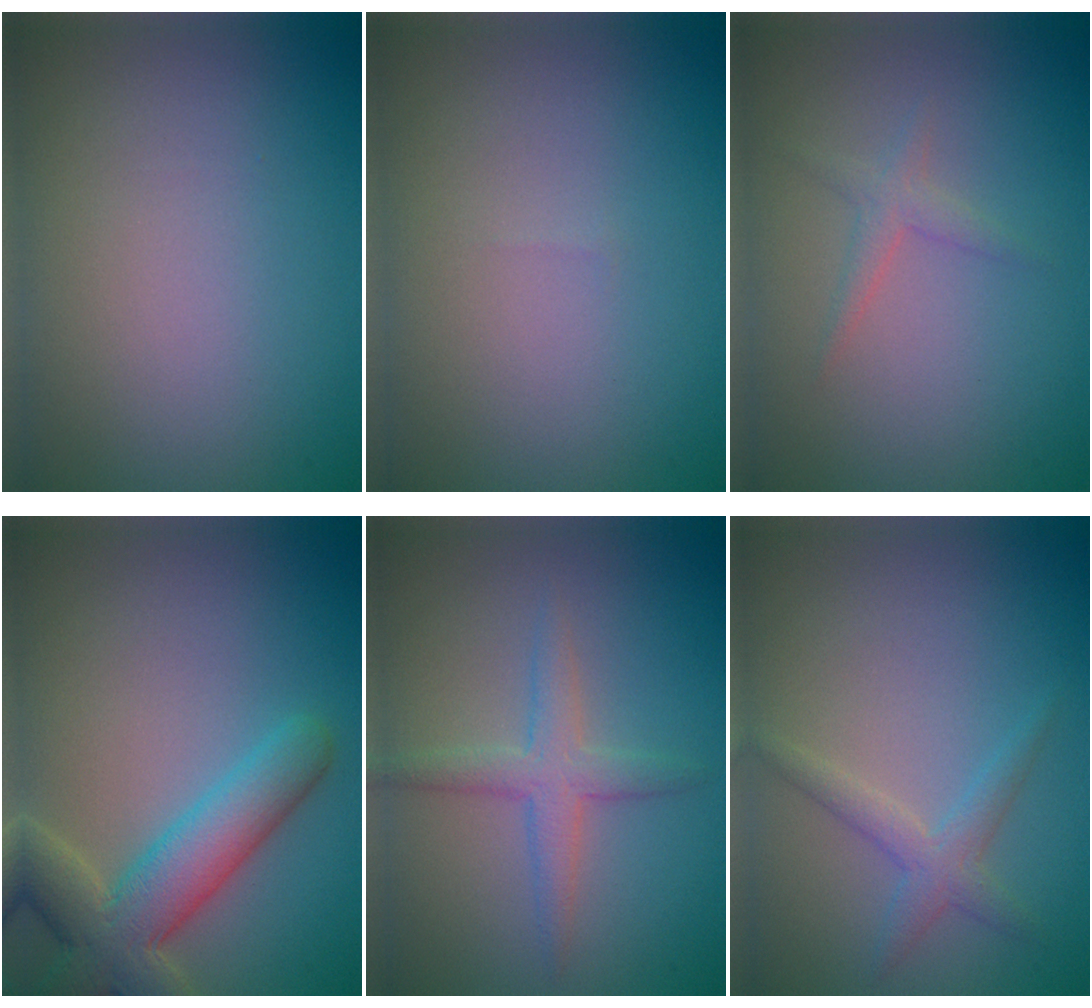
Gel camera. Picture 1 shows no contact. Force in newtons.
{"total": 0.0}
{"total": 1.3, "press": 1.3, "slide": 0.1}
{"total": 6.4, "press": 6.4, "slide": 0.4}
{"total": 2.7, "press": 2.7, "slide": 0.0}
{"total": 2.1, "press": 2.1, "slide": 0.1}